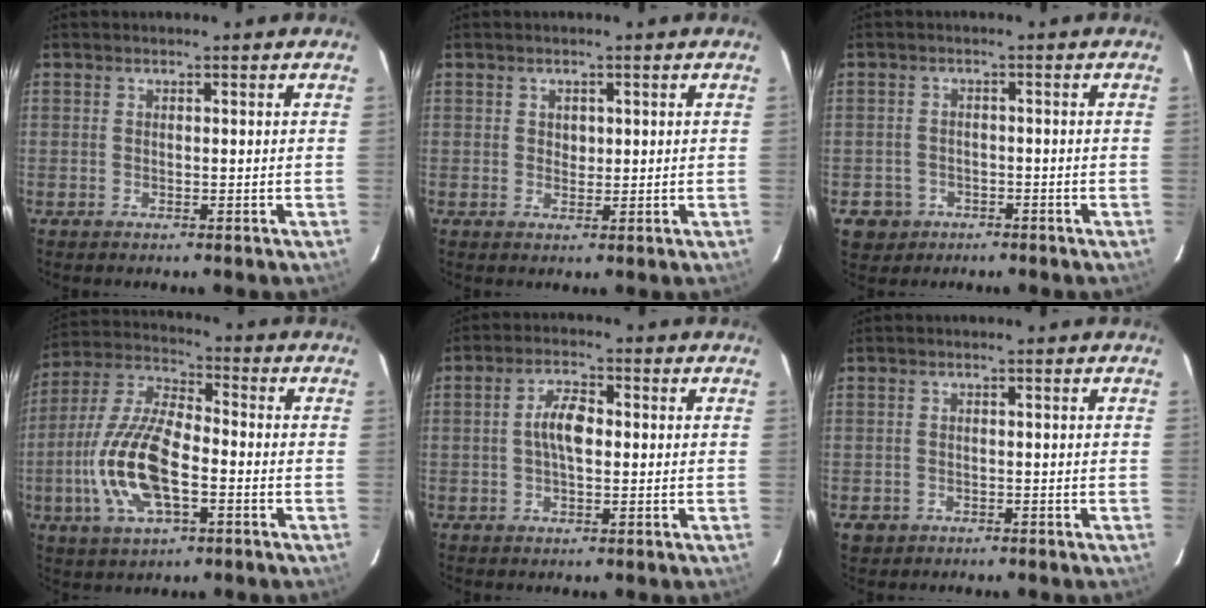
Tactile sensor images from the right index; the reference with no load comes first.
{"total": 1.6, "force": [0.5, 1.5, 0.5], "torque": [-0.004, 0.005, 0.009]}
{"total": 4.7, "force": [-2.1, 4.1, 0.8], "torque": [-0.031, 0.013, -0.025]}
{"total": 16.2, "force": [-4.3, 6.7, 14.1], "torque": [-0.303, -0.003, -0.083]}
{"total": 5.3, "force": [0.2, 2.4, 4.8], "torque": [-0.092, 0.012, 0.003]}
{"total": 2.7, "force": [-1.0, 2.4, 0.8], "torque": [-0.022, 0.001, -0.009]}